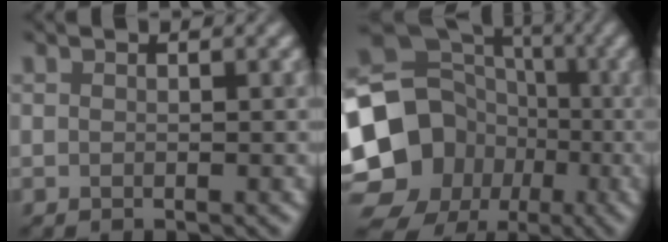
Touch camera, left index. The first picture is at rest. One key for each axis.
{"total": 16.5, "fx": -4.5, "fy": 14.6, "fz": 6.1, "tx": -0.120, "ty": -0.019, "tz": -0.103}